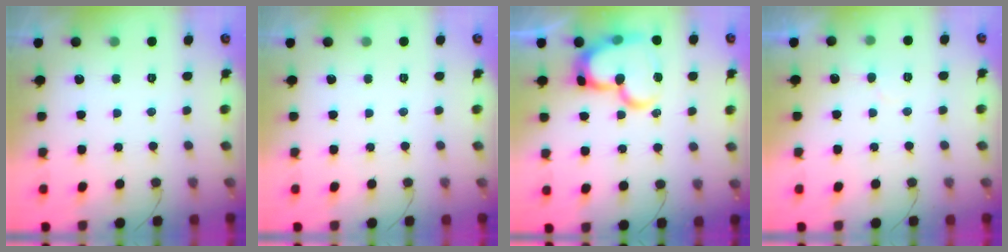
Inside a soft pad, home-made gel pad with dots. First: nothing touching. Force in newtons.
{"total": 0.0}
{"total": 20.0, "press": 19.9, "slide": 2.1}
{"total": 4.3, "press": 4.3, "slide": 0.3}